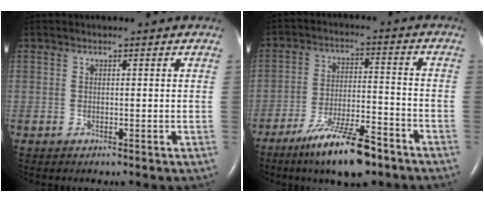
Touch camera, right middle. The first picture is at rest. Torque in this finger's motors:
{"motor_torque": [1.12, -1.02, 0.37, 0.14]}